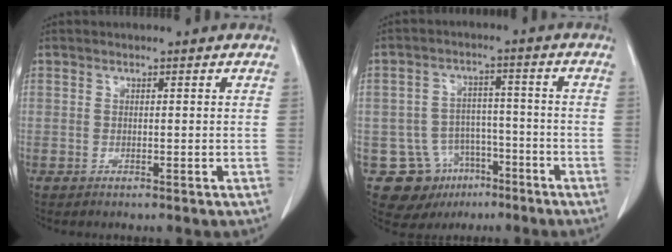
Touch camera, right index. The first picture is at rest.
{"total": 10.7, "force": [-5.5, 8.8, 2.8], "torque": [-0.049, 0.027, -0.073]}